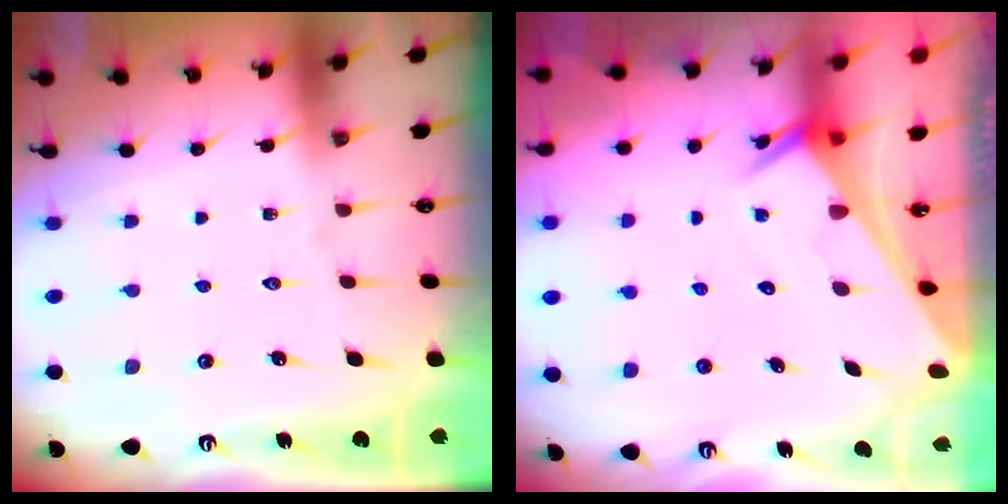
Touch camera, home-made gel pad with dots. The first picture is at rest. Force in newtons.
{"total": 2.7, "press": 2.7, "slide": 0.1}